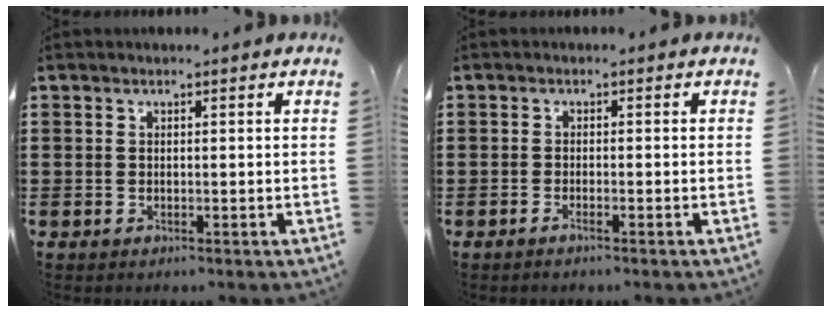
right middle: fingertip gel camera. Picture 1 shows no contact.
{"total": 1.0, "force": [-0.7, 0.0, 0.7], "torque": [-0.012, -0.003, -0.013]}